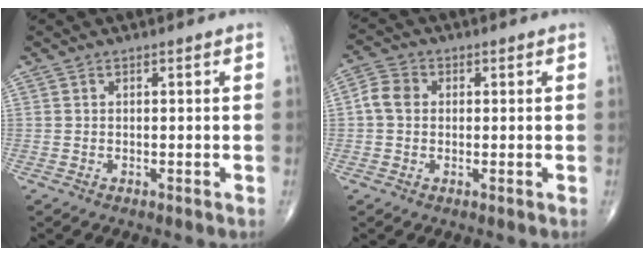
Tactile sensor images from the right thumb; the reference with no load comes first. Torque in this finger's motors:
{"motor_torque": [-0.31, 0.34, 0.13, -0.07, 0.01]}